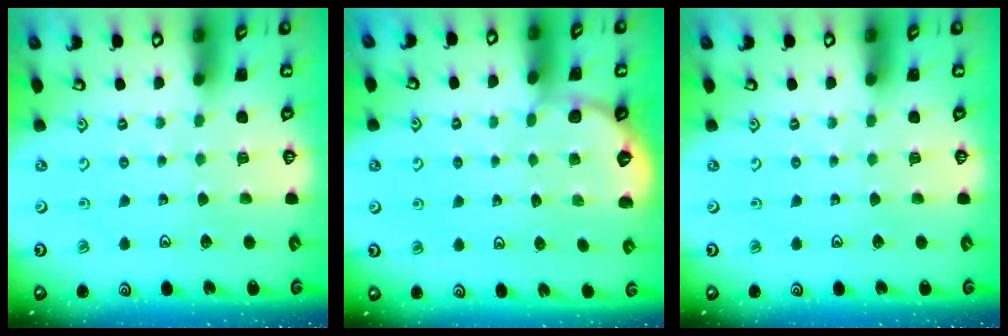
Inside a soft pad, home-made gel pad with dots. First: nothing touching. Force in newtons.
{"total": 1.3, "press": 1.3, "slide": 0.1}
{"total": 0.0}